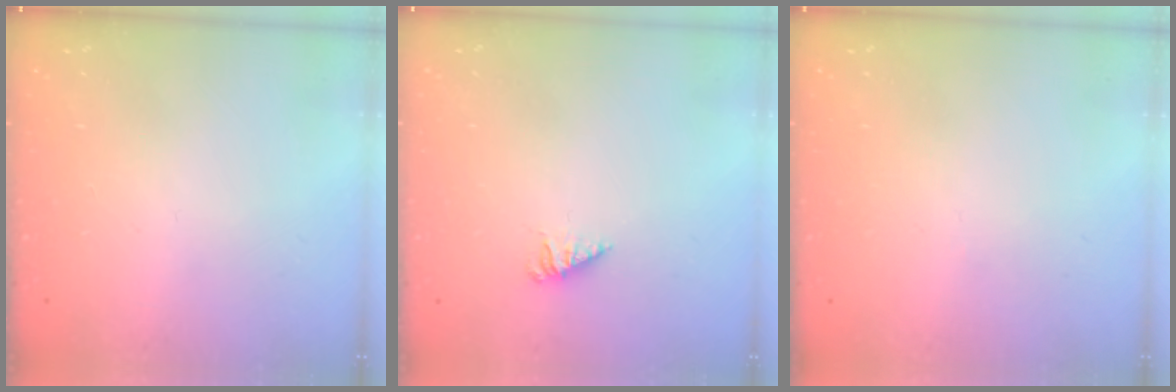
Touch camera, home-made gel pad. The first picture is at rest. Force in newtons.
{"total": 2.4, "press": 2.4, "slide": 0.1}
{"total": 0.0}